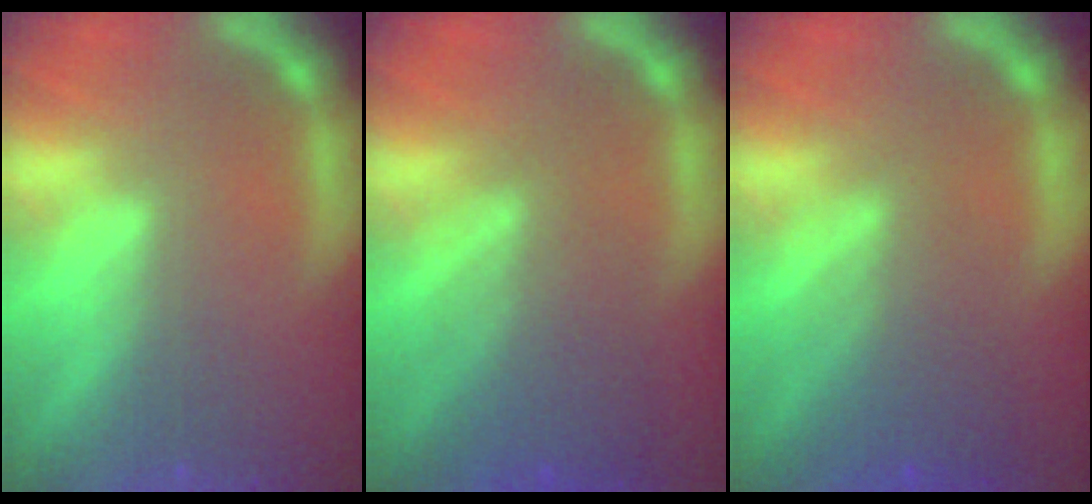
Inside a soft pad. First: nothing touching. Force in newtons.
{"total": 5.5}
{"total": 4.5}